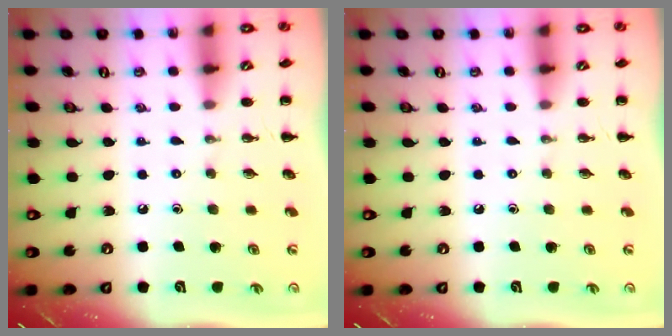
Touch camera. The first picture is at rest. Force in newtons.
{"total": 0.0}